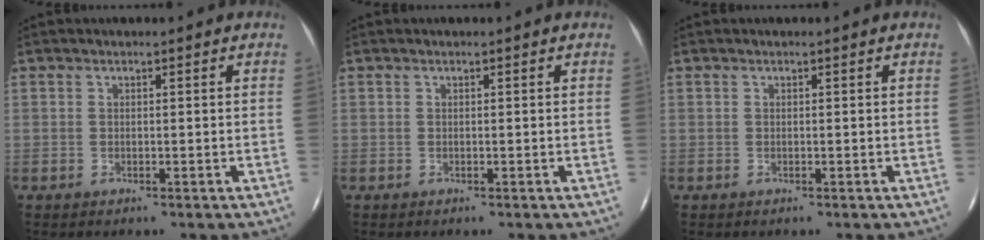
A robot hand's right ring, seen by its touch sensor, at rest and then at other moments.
{"total": 0.0}
{"total": 0.0}